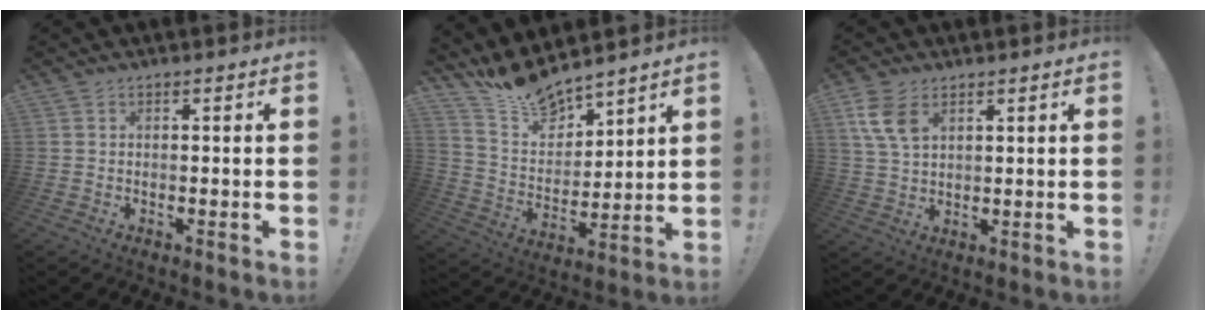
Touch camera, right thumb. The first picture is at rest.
{"total": 13.0, "force": [12.2, 3.4, 2.8], "torque": [-0.080, -0.103, 0.226]}
{"total": 8.1, "force": [3.9, 4.7, 5.3], "torque": [-0.104, -0.011, 0.073]}